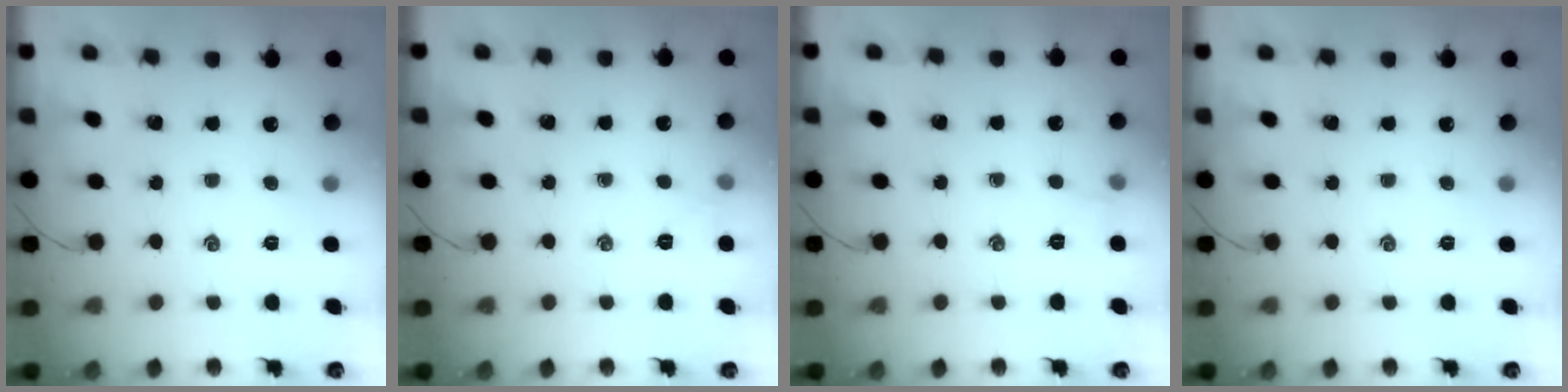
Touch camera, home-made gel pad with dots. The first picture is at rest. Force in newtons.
{"total": 3.8, "press": 3.6, "slide": 1.0}
{"total": 4.7, "press": 4.6, "slide": 1.0}
{"total": 0.0}